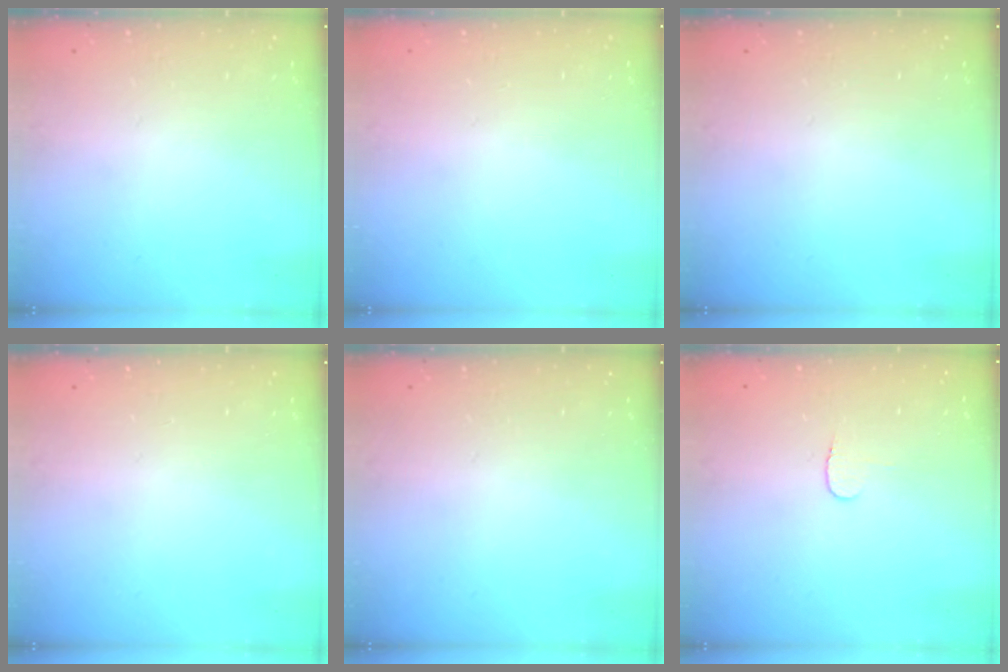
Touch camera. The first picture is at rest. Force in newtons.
{"total": 0.6, "press": 0.6, "slide": 0.2}
{"total": 0.0}
{"total": 0.0}
{"total": 0.0}
{"total": 3.3, "press": 3.3, "slide": 0.3}